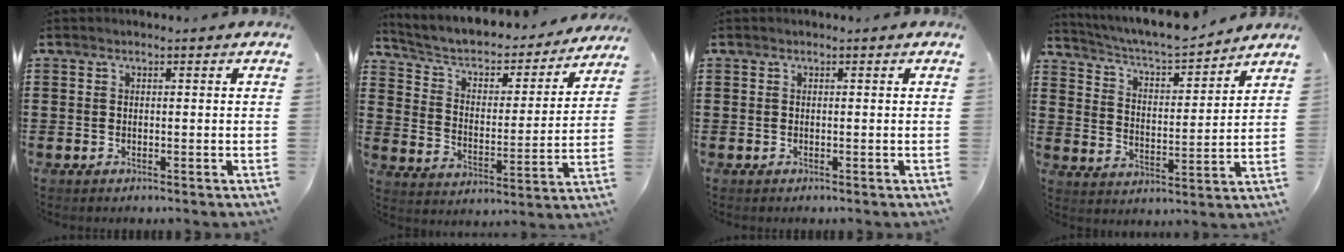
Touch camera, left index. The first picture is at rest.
{"total": 4.1, "force": [3.0, 2.1, 1.8], "torque": [-0.056, -0.022, 0.041]}
{"total": 0.0}
{"total": 4.9, "force": [4.6, 0.4, 1.5], "torque": [-0.052, -0.035, 0.073]}